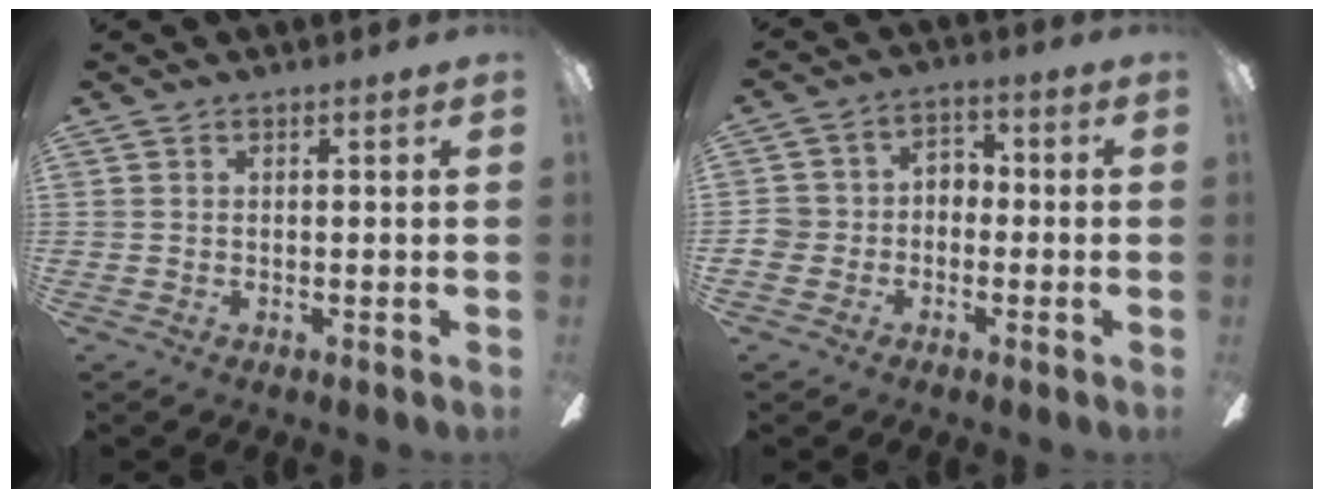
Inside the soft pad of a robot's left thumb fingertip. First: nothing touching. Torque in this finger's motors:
{"motor_torque": [0.06, 0.15, -0.25, 0.15, 0.09]}